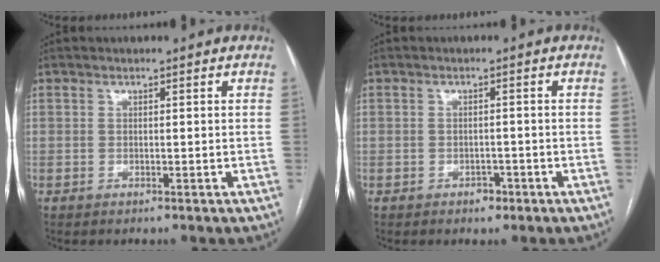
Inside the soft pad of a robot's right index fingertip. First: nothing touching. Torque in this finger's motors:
{"motor_torque": [-0.15, 0.03, -0.20, -0.10]}